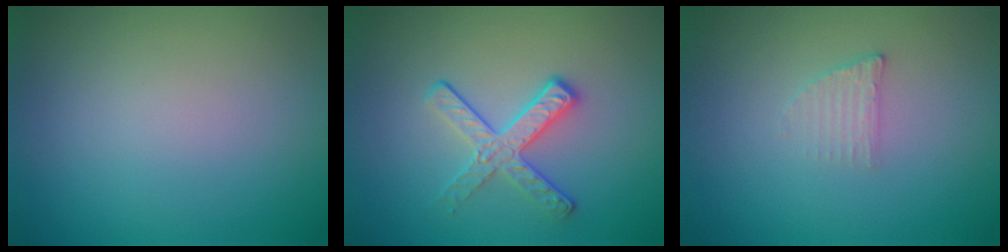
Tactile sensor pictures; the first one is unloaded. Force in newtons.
{"total": 2.9, "press": 2.6, "slide": 1.4}
{"total": 1.2, "press": 1.2, "slide": 0.3}